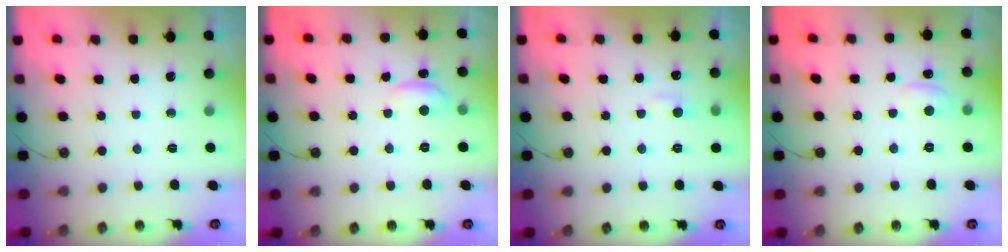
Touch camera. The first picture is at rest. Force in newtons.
{"total": 0.6, "press": 0.1, "slide": 0.6}
{"total": 2.7, "press": 2.6, "slide": 0.5}
{"total": 0.5, "press": 0.3, "slide": 0.4}